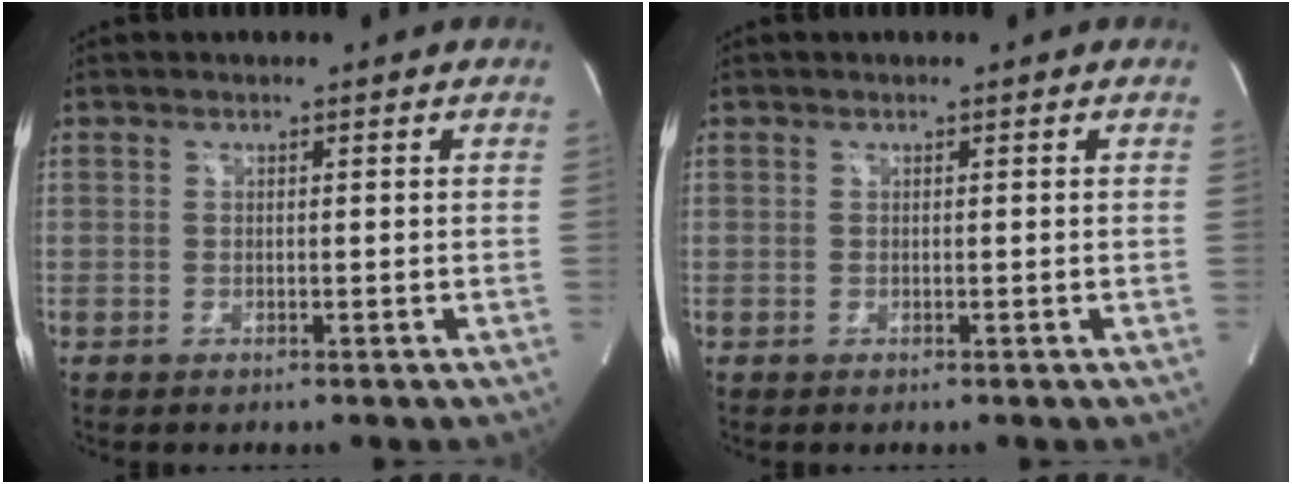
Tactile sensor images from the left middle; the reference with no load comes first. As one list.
[{"total": 0.0}]